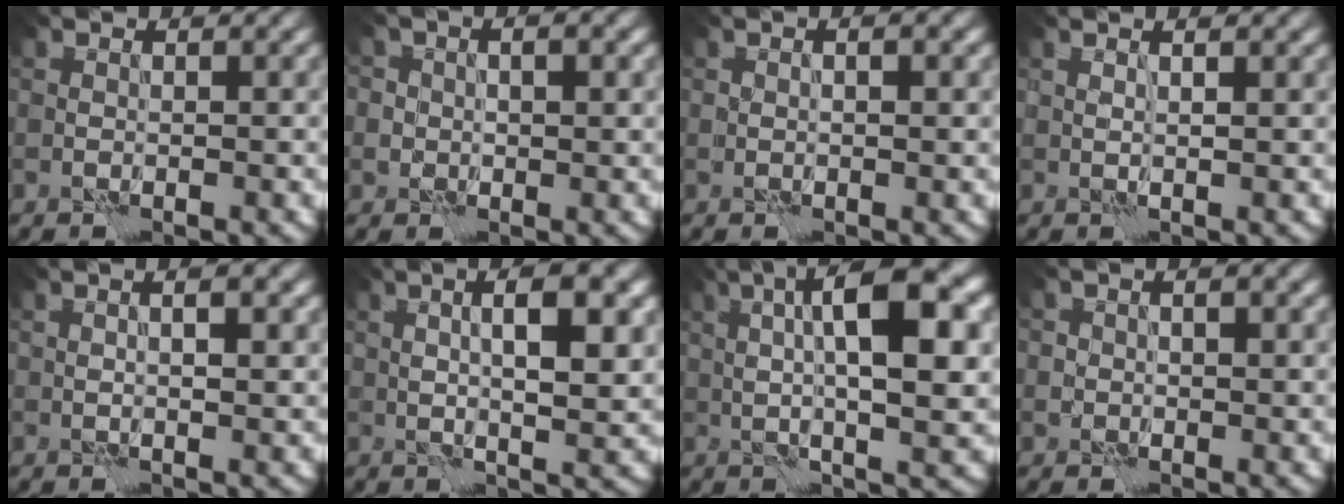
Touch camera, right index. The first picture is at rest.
{"total": 3.0, "force": [0.8, 2.5, 1.5], "torque": [0.000, 0.006, -0.015]}
{"total": 1.4, "force": [0.6, 0.4, 1.2], "torque": [-0.018, -0.001, 0.006]}
{"total": 1.0, "force": [0.9, -0.2, 0.5], "torque": [-0.013, 0.000, 0.010]}
{"total": 2.7, "force": [1.1, 0.7, 2.4], "torque": [-0.018, 0.002, 0.006]}
{"total": 5.9, "force": [1.4, 1.1, 5.6], "torque": [-0.087, 0.007, 0.022]}
{"total": 9.5, "force": [2.3, 2.2, 9.0], "torque": [-0.129, 0.011, 0.034]}
{"total": 1.6, "force": [0.4, 1.3, 0.9], "torque": [-0.002, 0.003, 0.003]}